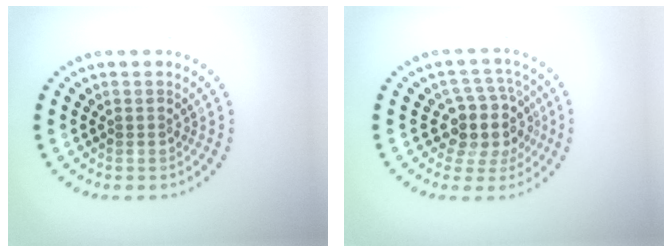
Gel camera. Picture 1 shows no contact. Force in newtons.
{"total": 4.3, "press": 3.6, "slide": 2.5}